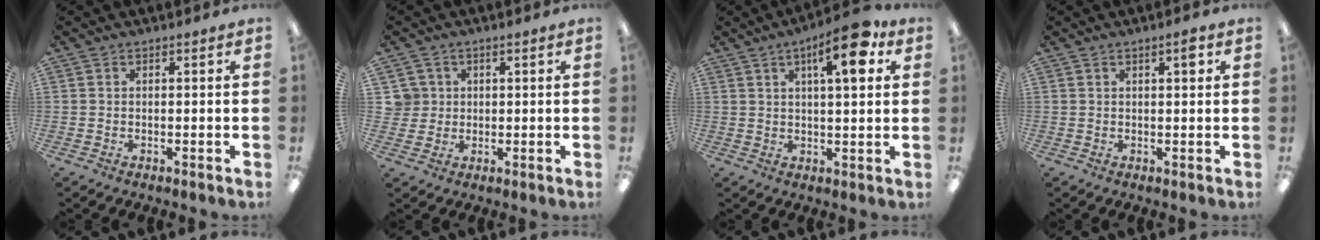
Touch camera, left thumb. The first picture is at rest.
{"total": 4.3, "force": [1.1, 4.1, 0.2], "torque": [-0.011, 0.006, 0.021]}
{"total": 11.3, "force": [5.3, 3.3, 9.5], "torque": [-0.133, -0.015, 0.079]}
{"total": 2.6, "force": [1.3, 0.6, 2.1], "torque": [-0.029, -0.001, 0.017]}